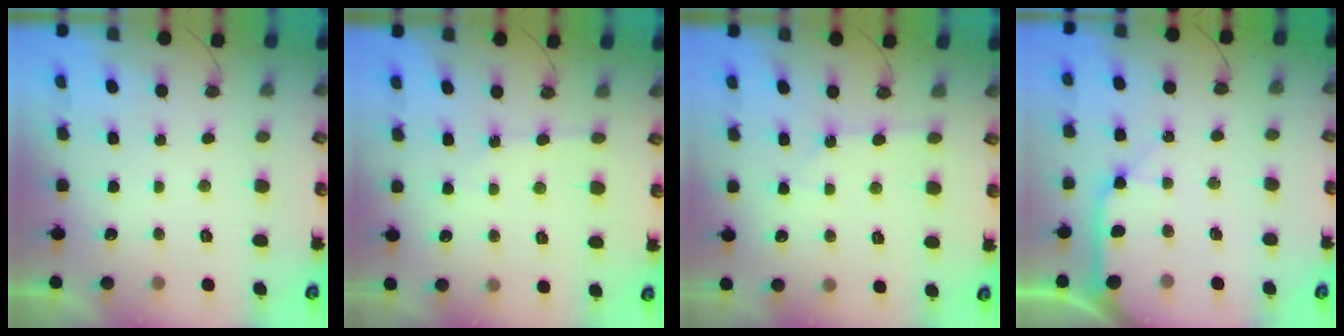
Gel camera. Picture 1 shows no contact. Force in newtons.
{"total": 2.2, "press": 2.2, "slide": 0.3}
{"total": 0.9, "press": 0.9, "slide": 0.1}
{"total": 10.6, "press": 10.5, "slide": 1.5}